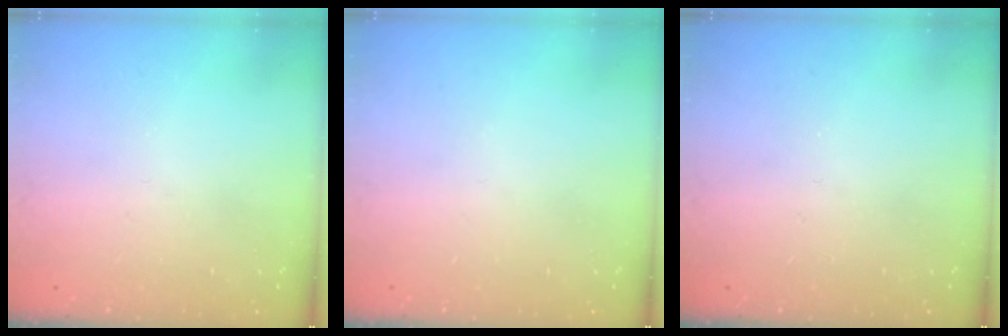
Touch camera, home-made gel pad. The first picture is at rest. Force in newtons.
{"total": 0.0}
{"total": 0.0}